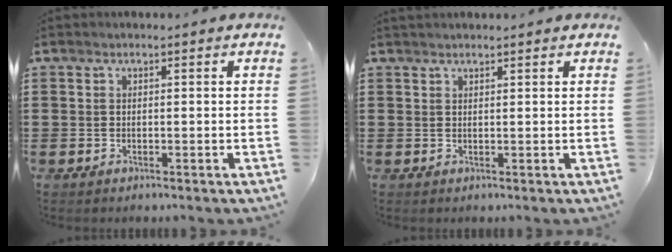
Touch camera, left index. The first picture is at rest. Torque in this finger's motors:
{"motor_torque": [0.37, 0.32, 0.28, 0.03]}